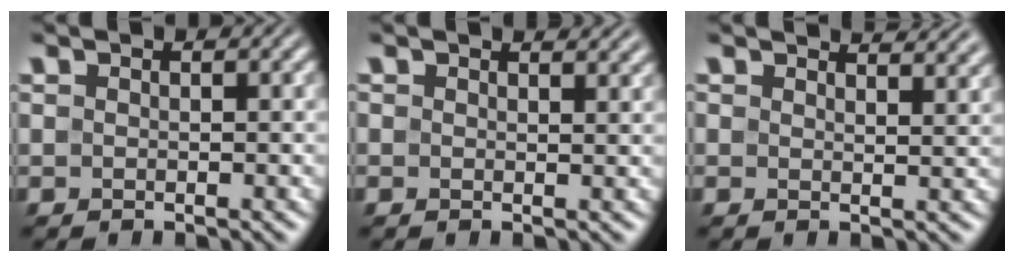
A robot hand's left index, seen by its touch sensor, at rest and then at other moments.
{"total": 1.3, "force": [1.3, 0.2, 0.2], "torque": [-0.002, -0.003, 0.015]}
{"total": 3.8, "force": [3.5, 0.8, 1.2], "torque": [-0.009, 0.013, 0.029]}